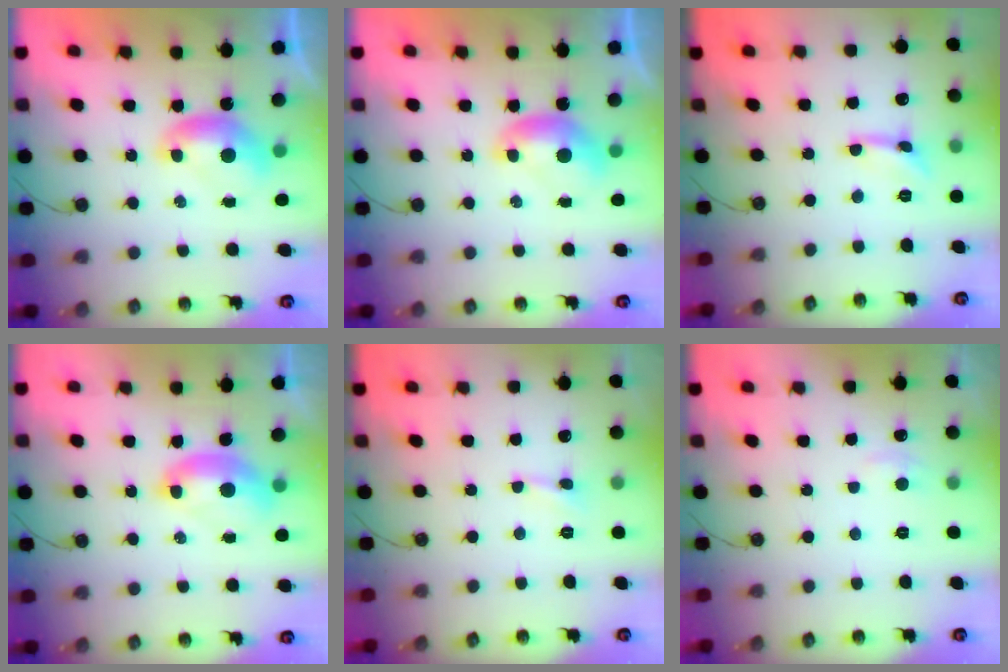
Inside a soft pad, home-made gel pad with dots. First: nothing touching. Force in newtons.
{"total": 0.0}
{"total": 0.9, "press": 0.8, "slide": 0.3}
{"total": 2.6, "press": 2.6, "slide": 0.6}
{"total": 1.5, "press": 1.4, "slide": 0.5}
{"total": 2.9, "press": 2.8, "slide": 0.5}